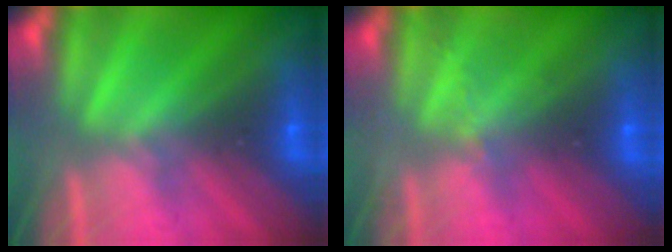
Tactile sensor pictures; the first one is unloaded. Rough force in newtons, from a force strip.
{"total": 2.1}